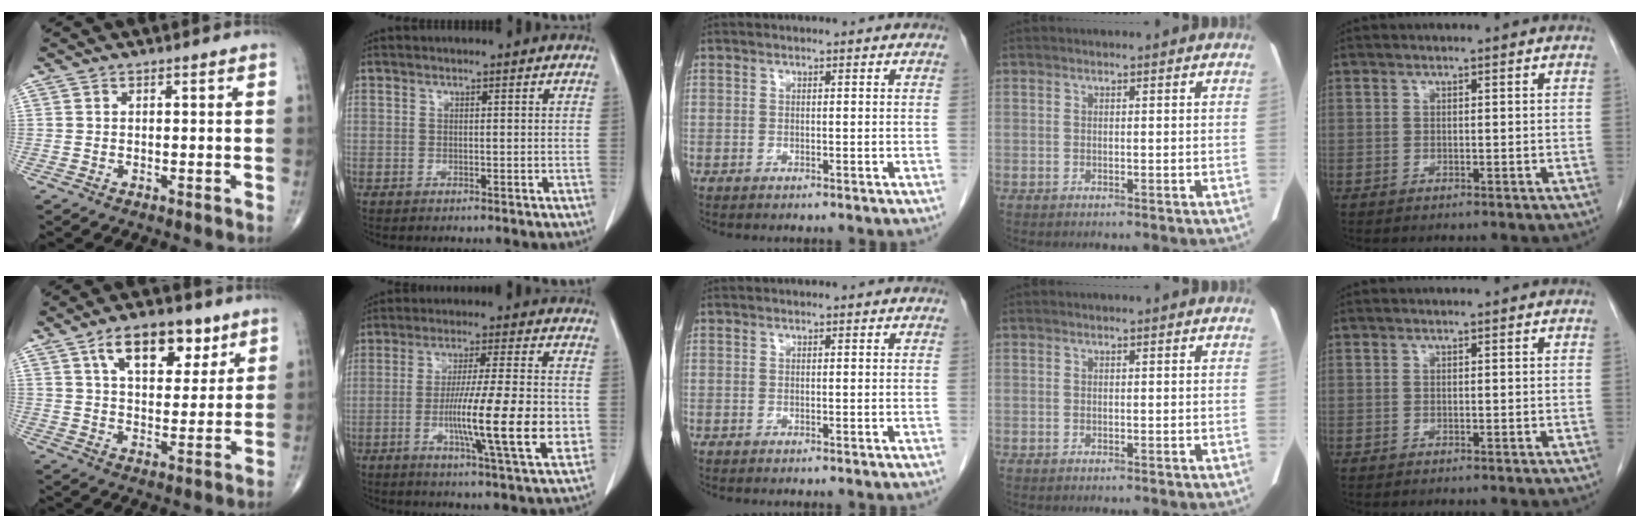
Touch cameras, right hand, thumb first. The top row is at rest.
{"thumb": {"total": 13.5, "force": [7.0, 7.1, 9.1], "torque": [-0.108, -0.026, 0.115]}, "index": {"total": 14.7, "force": [-3.0, 0.5, 14.4], "torque": [-0.237, -0.014, -0.054]}}